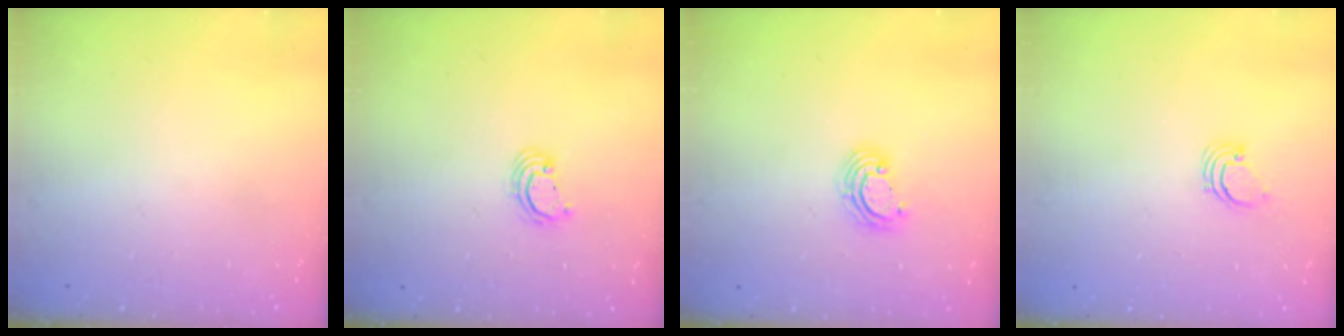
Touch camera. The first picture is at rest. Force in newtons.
{"total": 2.2, "press": 2.2, "slide": 0.2}
{"total": 3.6, "press": 3.6, "slide": 0.2}
{"total": 1.7, "press": 1.7, "slide": 0.1}